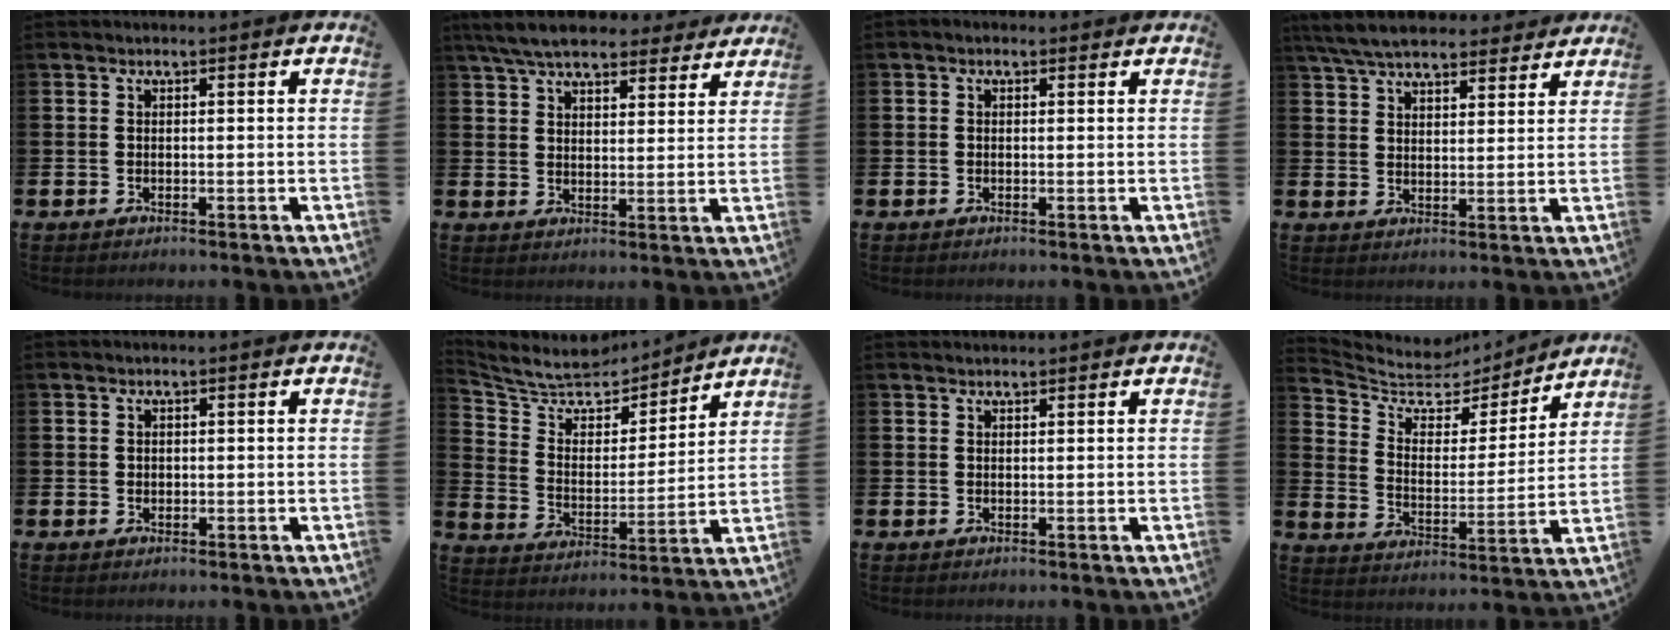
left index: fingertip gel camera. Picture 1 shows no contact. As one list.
[{"total": 7.7, "force": [7.0, 1.9, 2.4], "torque": [-0.065, -0.027, 0.129]}, {"total": 0.6, "force": [0.0, 0.4, 0.4], "torque": [-0.002, 0.004, -0.003]}, {"total": 6.8, "force": [6.3, 1.7, 2.0], "torque": [-0.053, -0.024, 0.115]}, {"total": 0.7, "force": [0.5, 0.5, 0.2], "torque": [0.007, 0.001, 0.005]}, {"total": 8.5, "force": [7.8, 2.8, 1.7], "torque": [-0.075, -0.063, 0.137]}, {"total": 0.8, "force": [0.8, 0.0, 0.1], "torque": [0.009, -0.004, 0.013]}, {"total": 6.8, "force": [6.0, 2.8, 1.5], "torque": [-0.062, -0.049, 0.100]}]